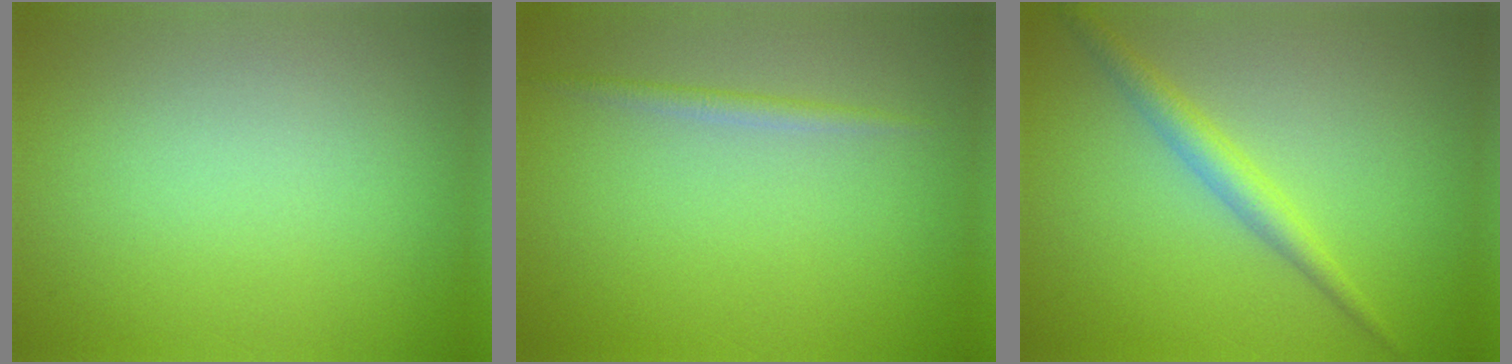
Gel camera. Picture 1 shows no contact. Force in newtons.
{"total": 1.1, "press": 1.1, "slide": 0.1}
{"total": 2.4, "press": 2.3, "slide": 0.2}